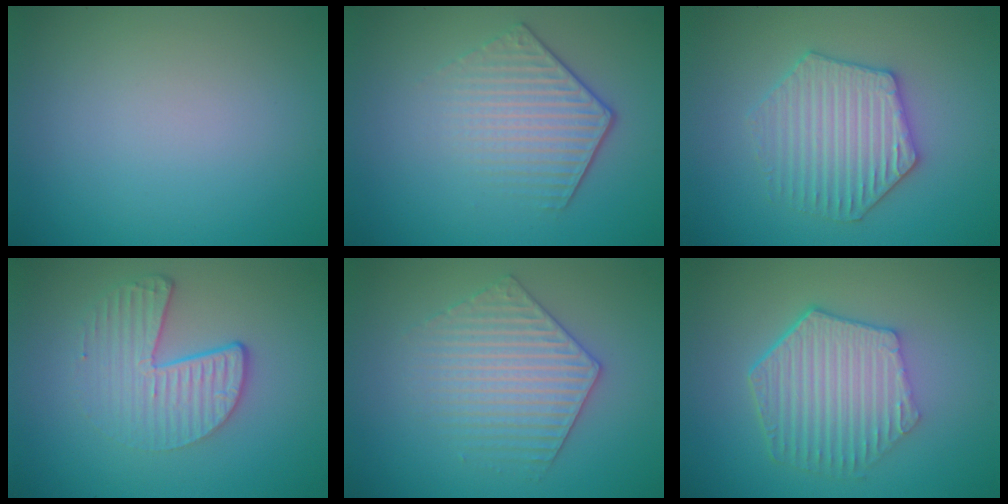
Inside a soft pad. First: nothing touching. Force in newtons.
{"total": 4.0, "press": 2.9, "slide": 2.7}
{"total": 4.1, "press": 4.1, "slide": 0.7}
{"total": 4.5, "press": 3.0, "slide": 3.3}
{"total": 3.8, "press": 3.8, "slide": 0.6}
{"total": 6.2, "press": 4.6, "slide": 4.2}